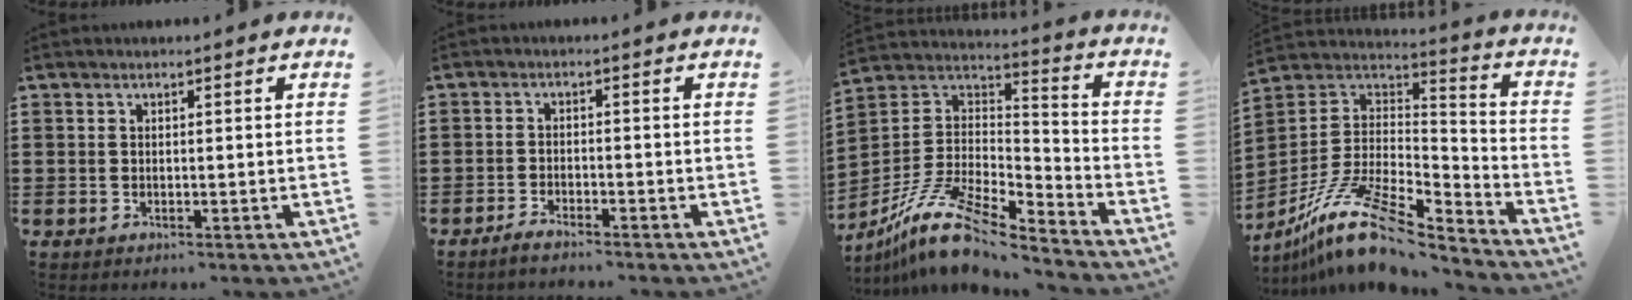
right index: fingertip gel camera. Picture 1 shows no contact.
{"total": 1.9, "force": [-1.9, 0.0, 0.3], "torque": [-0.008, 0.003, -0.038]}
{"total": 12.8, "force": [-9.8, 3.2, 7.6], "torque": [-0.166, 0.021, -0.194]}
{"total": 14.4, "force": [-10.2, 4.5, 9.2], "torque": [-0.189, 0.030, -0.192]}